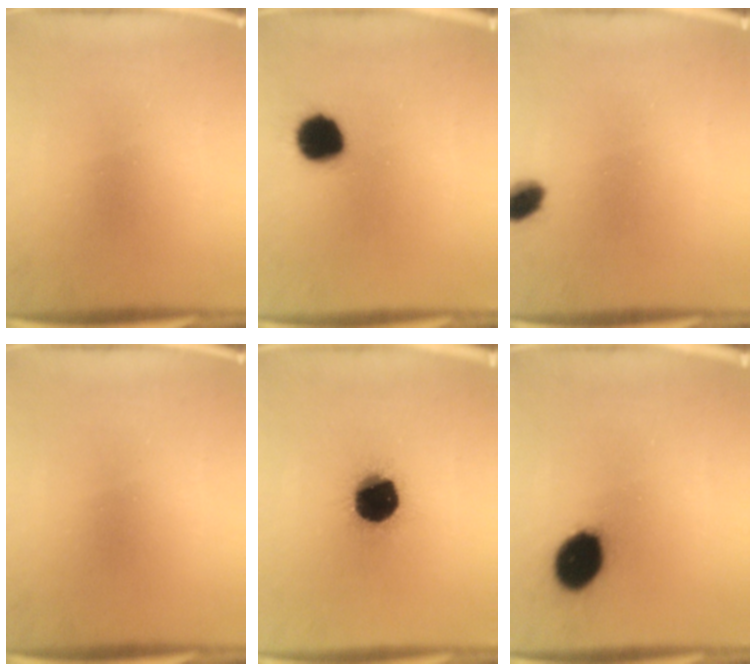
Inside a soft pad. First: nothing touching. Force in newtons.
{"total": 10.1}
{"total": 4.2}
{"total": 0.0}
{"total": 19.0}
{"total": 12.4}